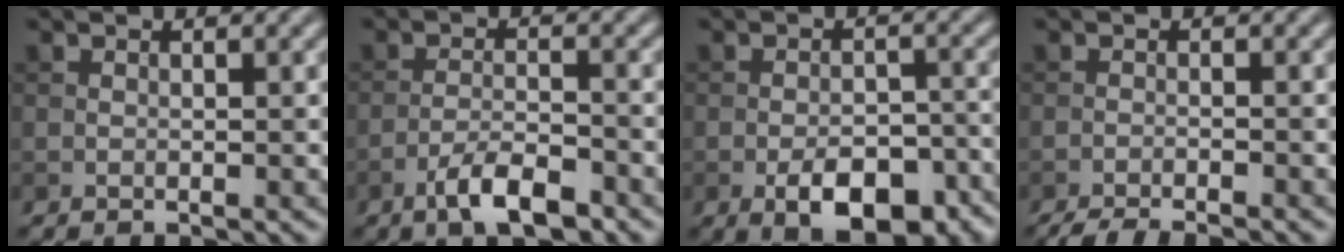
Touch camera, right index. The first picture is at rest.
{"total": 4.3, "force": [-2.8, 1.2, 3.0], "torque": [-0.057, 0.005, -0.053]}
{"total": 7.5, "force": [-3.9, 3.6, 5.3], "torque": [-0.078, -0.006, -0.052]}
{"total": 4.0, "force": [-3.5, 0.5, 1.9], "torque": [-0.030, -0.011, -0.063]}